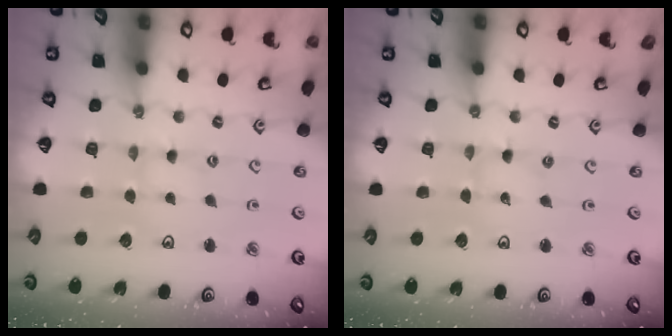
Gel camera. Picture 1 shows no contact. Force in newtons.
{"total": 0.0}